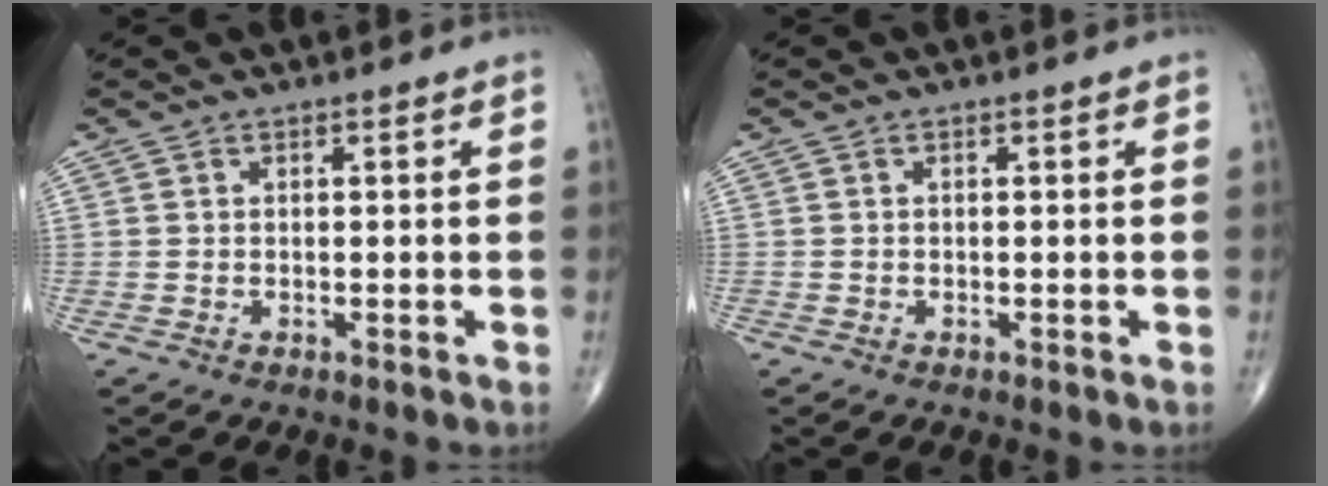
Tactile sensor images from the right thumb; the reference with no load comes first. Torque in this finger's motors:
{"motor_torque": [0.07, -0.20, -0.15, -0.06, 0.01]}